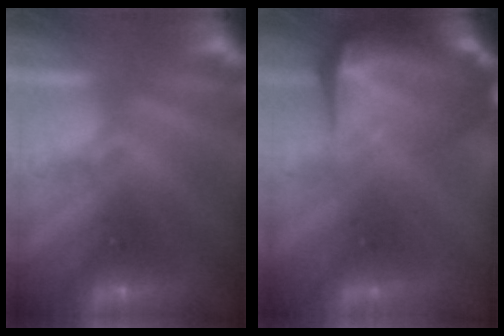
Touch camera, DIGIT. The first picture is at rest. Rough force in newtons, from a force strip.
{"total": 7.8}